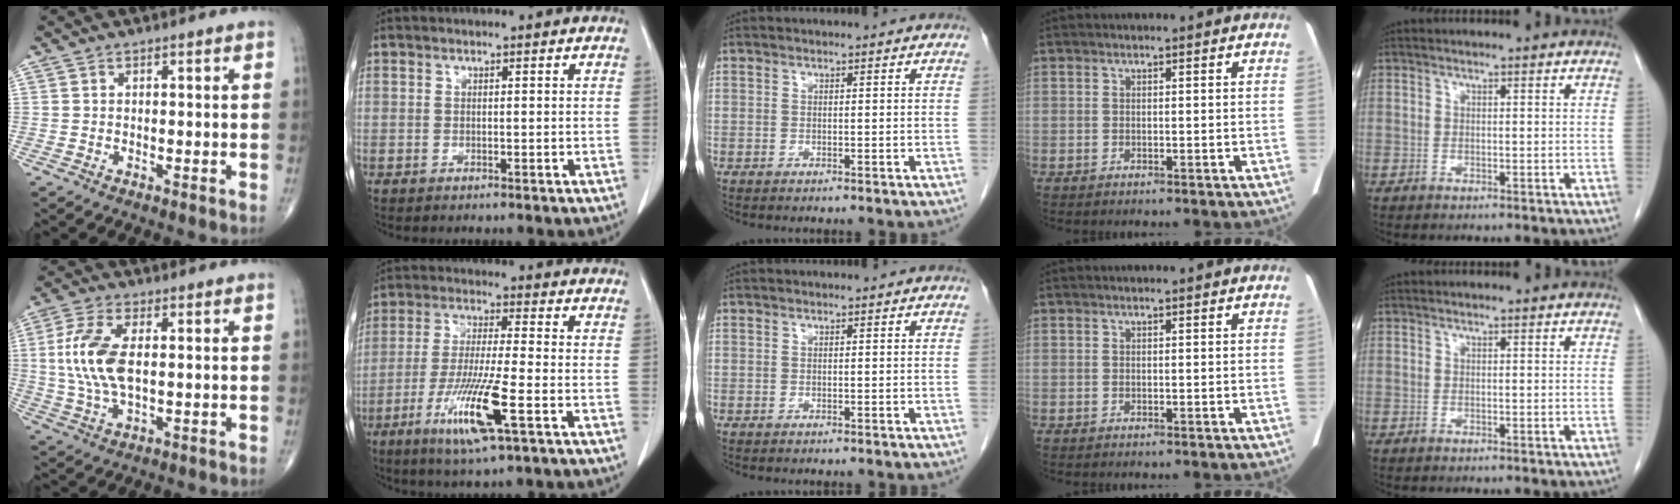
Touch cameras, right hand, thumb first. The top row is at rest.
{"thumb": {"total": 11.5, "force": [0.9, 5.5, 10.0], "torque": [-0.224, 0.002, 0.021]}, "index": {"total": 11.5, "force": [-4.7, 0.3, 10.4], "torque": [-0.206, -0.024, -0.087]}}